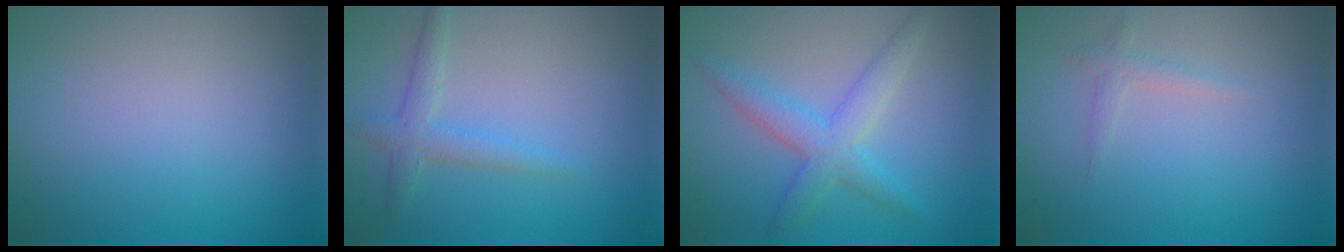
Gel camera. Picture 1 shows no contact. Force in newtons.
{"total": 2.3, "press": 2.3, "slide": 0.1}
{"total": 3.7, "press": 3.7, "slide": 0.0}
{"total": 1.0, "press": 1.0, "slide": 0.0}